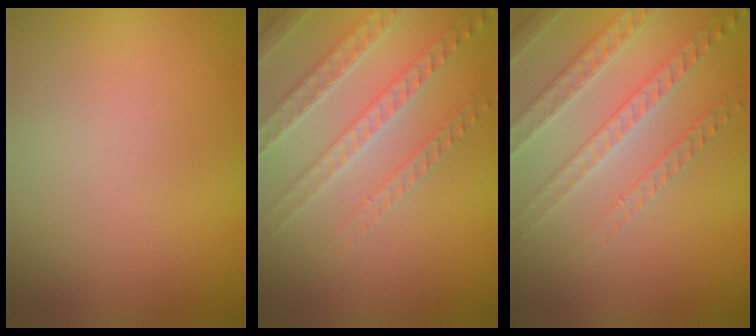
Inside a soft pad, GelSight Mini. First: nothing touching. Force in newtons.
{"total": 3.9, "press": 3.8, "slide": 1.1}
{"total": 3.9, "press": 3.8, "slide": 1.1}